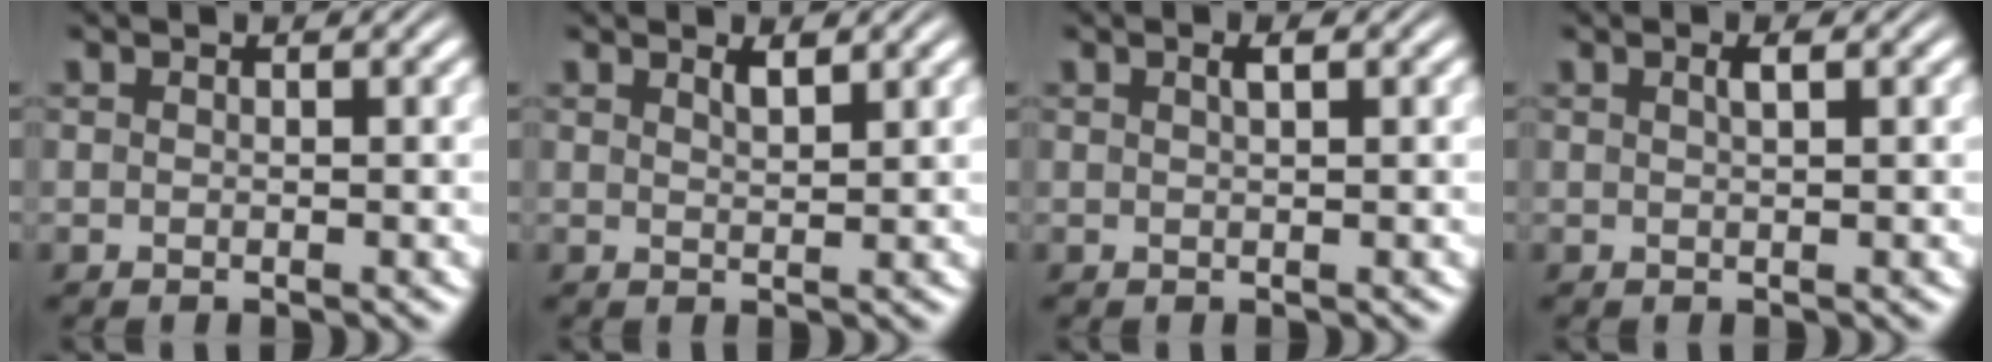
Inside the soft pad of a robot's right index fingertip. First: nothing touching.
{"total": 1.1, "force": [0.8, -0.3, 0.6], "torque": [-0.006, -0.008, 0.019]}
{"total": 0.9, "force": [0.2, -0.1, 0.9], "torque": [-0.011, 0.001, 0.006]}
{"total": 1.0, "force": [0.2, -0.2, 1.0], "torque": [-0.012, 0.002, 0.006]}